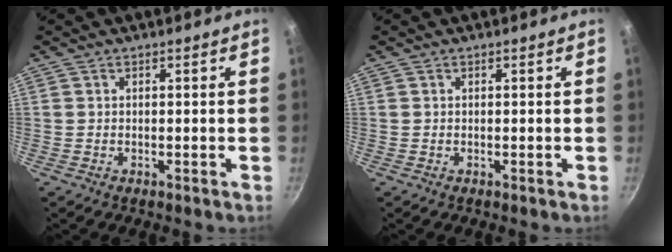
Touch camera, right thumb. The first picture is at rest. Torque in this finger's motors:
{"motor_torque": [0.00, 0.00, -0.04, -0.40, 0.00]}